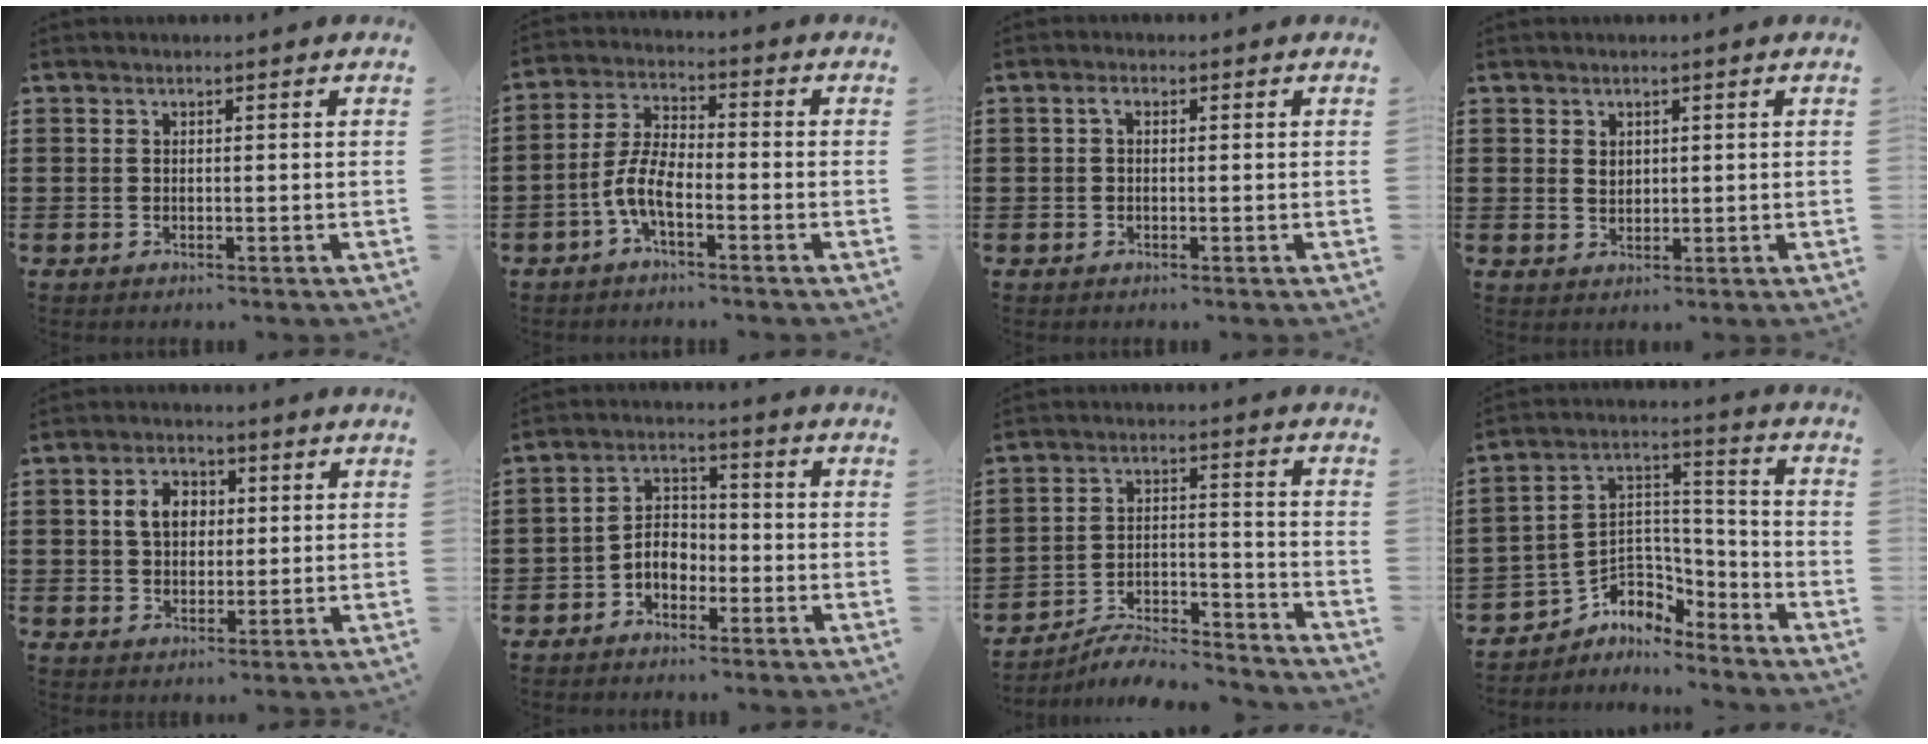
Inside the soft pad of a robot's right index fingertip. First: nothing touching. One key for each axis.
{"total": 6.3, "fx": -2.8, "fy": 2.2, "fz": 5.2, "tx": -0.127, "ty": -0.006, "tz": -0.060}
{"total": 1.3, "fx": -0.1, "fy": 0.7, "fz": 1.1, "tx": -0.023, "ty": 0.003, "tz": -0.003}
{"total": 1.6, "fx": 0.8, "fy": 1.2, "fz": 0.7, "tx": -0.016, "ty": 0.006, "tz": 0.015}
{"total": 5.0, "fx": 0.8, "fy": 3.8, "fz": 3.2, "tx": -0.075, "ty": 0.016, "tz": 0.011}
{"total": 4.2, "fx": -2.2, "fy": 2.9, "fz": 2.1, "tx": -0.050, "ty": 0.010, "tz": -0.046}
{"total": 6.1, "fx": -5.9, "fy": 0.7, "fz": 1.5, "tx": -0.026, "ty": 0.003, "tz": -0.115}
{"total": 4.7, "fx": -3.0, "fy": 3.6, "fz": 0.6, "tx": -0.033, "ty": -0.006, "tz": -0.063}